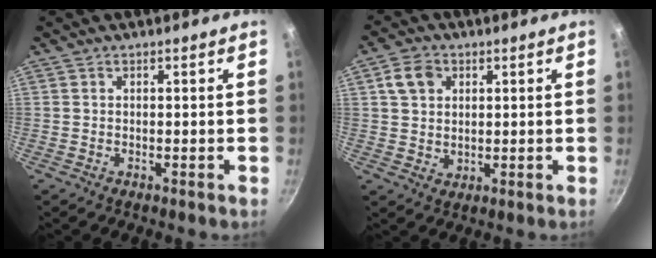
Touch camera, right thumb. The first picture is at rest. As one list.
[{"total": 6.3, "force": [2.1, 5.1, 3.2], "torque": [-0.039, -0.002, 0.036]}]